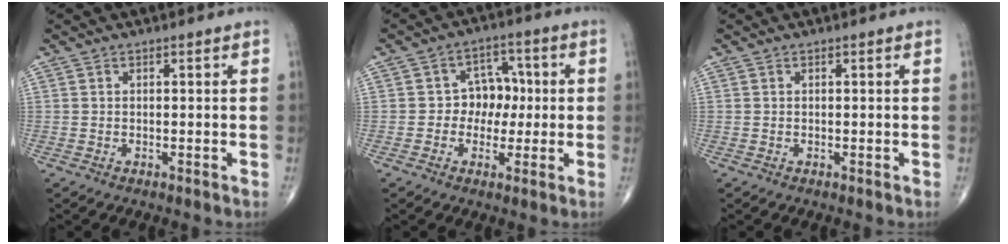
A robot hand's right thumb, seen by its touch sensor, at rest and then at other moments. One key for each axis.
{"total": 7.0, "fx": -0.2, "fy": 5.7, "fz": 4.1, "tx": -0.013, "ty": 0.017, "tz": -0.012}
{"total": 0.0}